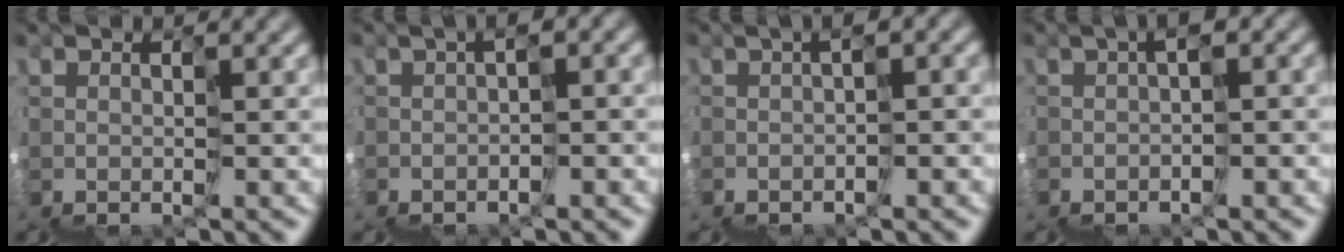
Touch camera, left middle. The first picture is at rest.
{"total": 2.7, "force": [-2.0, 0.0, 1.8], "torque": [-0.030, -0.008, -0.029]}
{"total": 2.6, "force": [-1.7, -0.1, 1.9], "torque": [-0.033, -0.008, -0.026]}
{"total": 2.1, "force": [-1.6, -0.4, 1.4], "torque": [-0.029, -0.004, -0.030]}